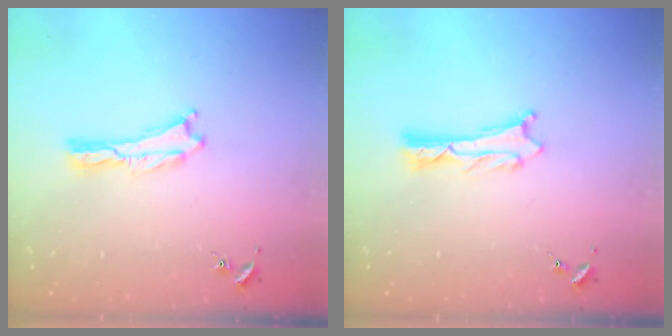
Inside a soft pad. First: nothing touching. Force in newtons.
{"total": 1.3, "press": 1.2, "slide": 0.1}